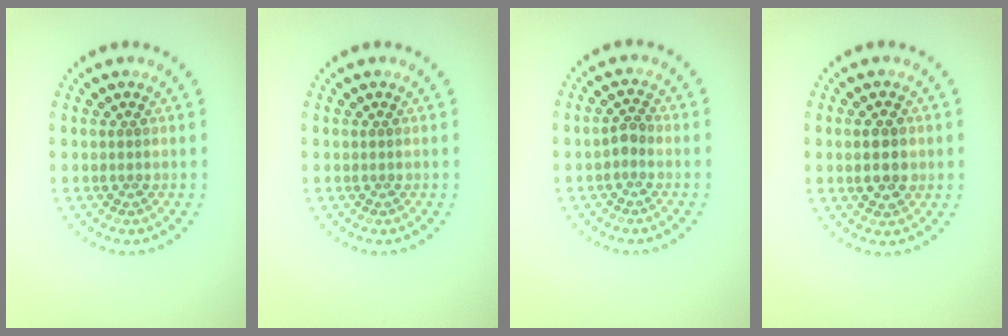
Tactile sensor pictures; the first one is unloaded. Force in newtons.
{"total": 0.0}
{"total": 1.2, "press": 1.1, "slide": 0.5}
{"total": 2.6, "press": 2.6, "slide": 0.1}